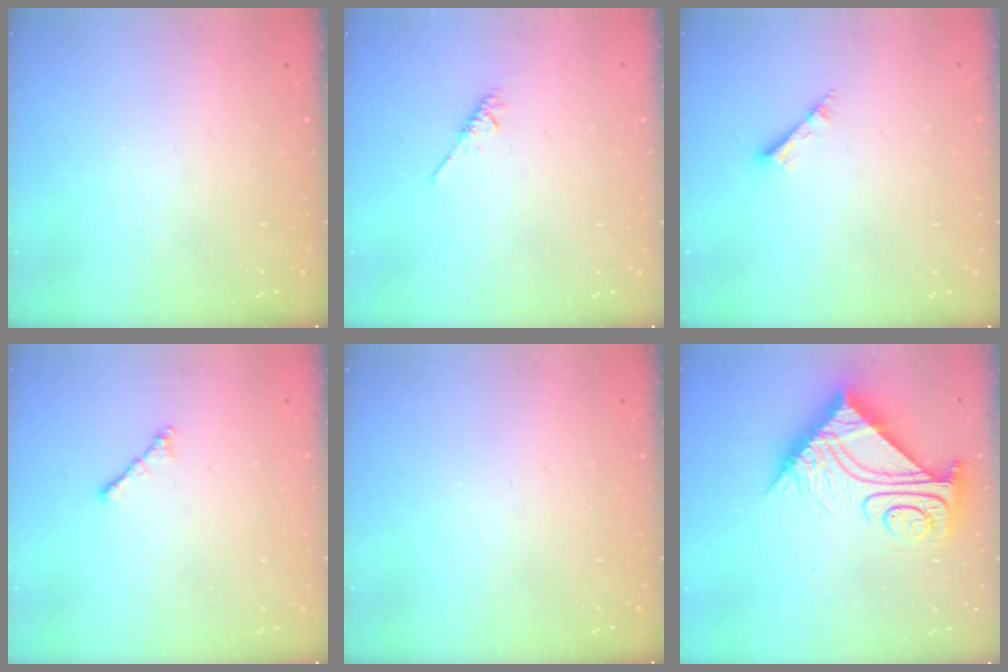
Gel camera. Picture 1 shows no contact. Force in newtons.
{"total": 3.3, "press": 3.2, "slide": 0.5}
{"total": 2.5, "press": 2.5, "slide": 0.1}
{"total": 2.1, "press": 2.0, "slide": 0.6}
{"total": 0.0}
{"total": 13.0, "press": 13.0, "slide": 1.0}